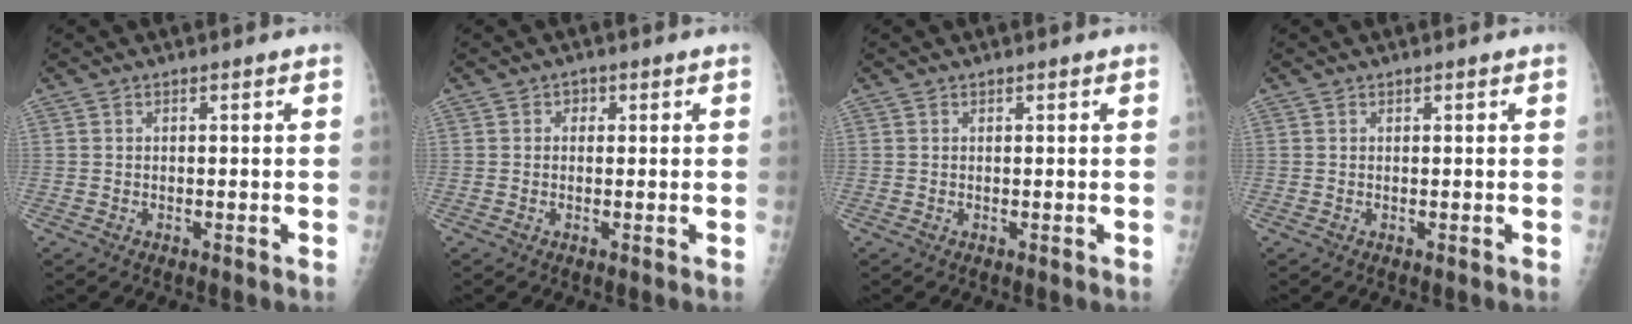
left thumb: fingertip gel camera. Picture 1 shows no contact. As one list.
[{"total": 1.4, "force": [0.4, 1.3, 0.5], "torque": [0.005, 0.003, 0.000]}, {"total": 0.0}, {"total": 0.0}]